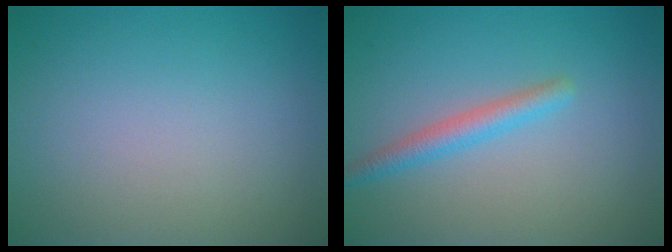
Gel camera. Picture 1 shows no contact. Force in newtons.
{"total": 2.1, "press": 2.1, "slide": 0.1}